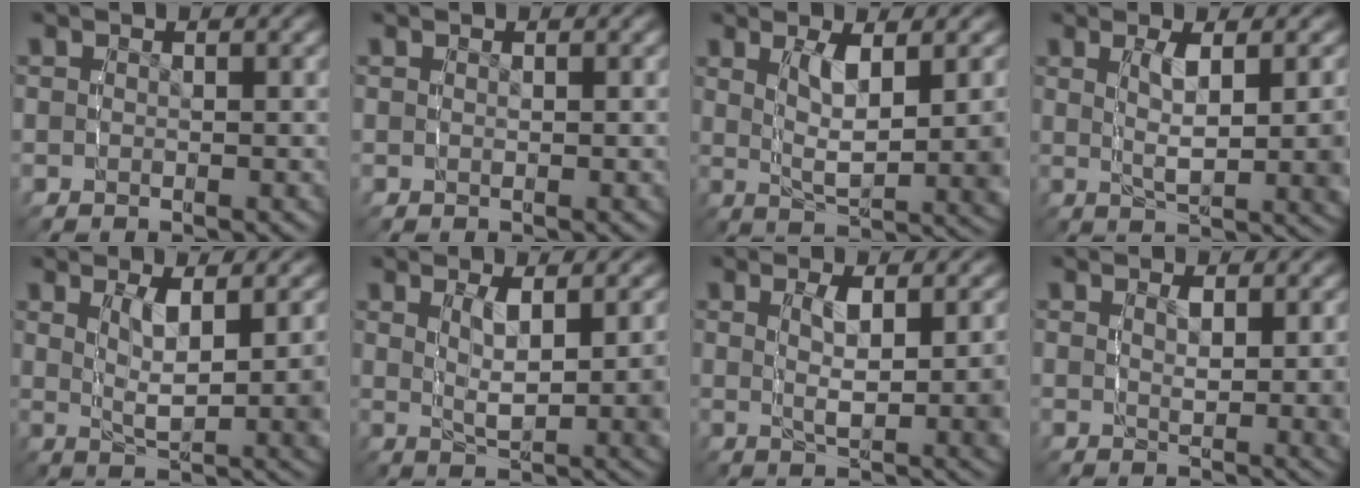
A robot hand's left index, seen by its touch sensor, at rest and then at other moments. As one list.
[{"total": 0.0}, {"total": 5.1, "force": [1.2, 0.7, 4.9], "torque": [-0.070, -0.008, 0.025]}, {"total": 4.6, "force": [1.2, 0.5, 4.4], "torque": [-0.067, -0.004, 0.025]}, {"total": 4.6, "force": [1.3, 0.5, 4.4], "torque": [-0.063, -0.007, 0.026]}, {"total": 4.1, "force": [1.3, 0.4, 3.8], "torque": [-0.058, -0.007, 0.028]}, {"total": 4.0, "force": [1.2, 0.3, 3.8], "torque": [-0.057, -0.005, 0.023]}, {"total": 2.2, "force": [1.2, -0.4, 1.8], "torque": [-0.022, -0.008, 0.023]}]